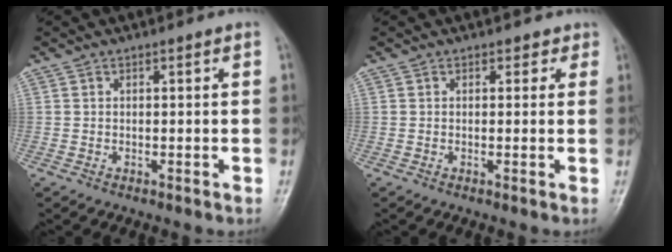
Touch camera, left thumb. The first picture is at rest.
{"total": 1.5, "force": [0.8, 1.2, 0.4], "torque": [0.015, -0.002, 0.002]}